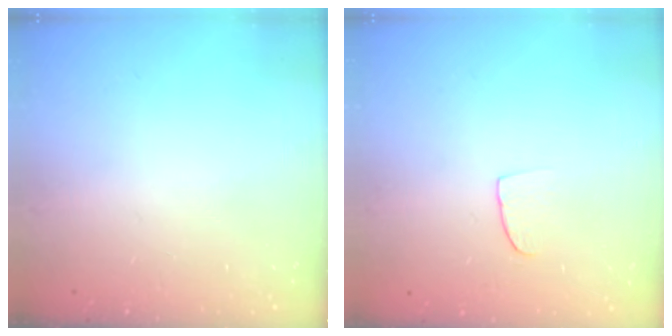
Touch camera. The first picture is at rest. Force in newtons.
{"total": 5.5, "press": 5.4, "slide": 0.5}